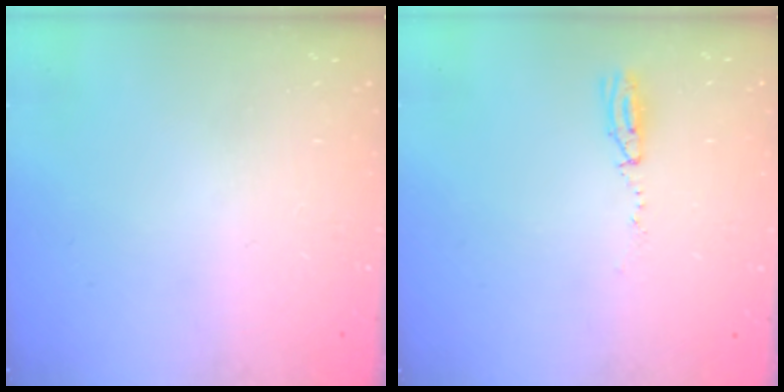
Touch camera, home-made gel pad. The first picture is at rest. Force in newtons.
{"total": 3.1, "press": 2.5, "slide": 1.9}